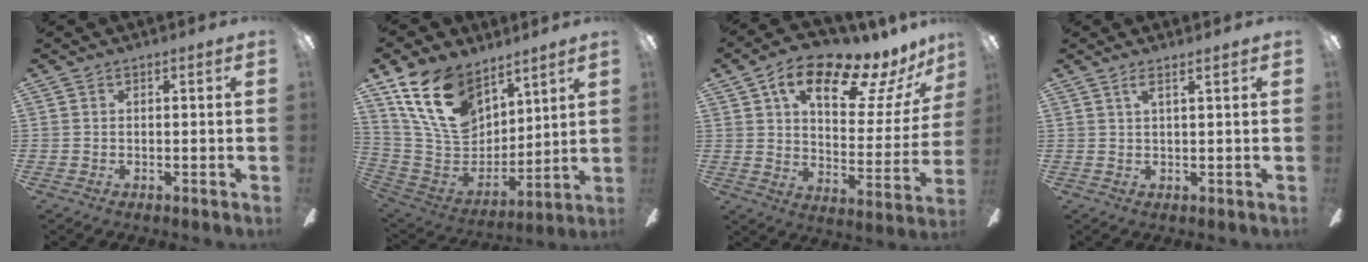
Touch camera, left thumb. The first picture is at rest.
{"total": 19.5, "force": [11.6, 11.9, 10.2], "torque": [-0.220, -0.043, 0.218]}
{"total": 17.3, "force": [12.1, 6.3, 10.6], "torque": [-0.168, -0.075, 0.197]}
{"total": 2.5, "force": [1.6, 0.0, 1.9], "torque": [-0.042, 0.000, 0.027]}